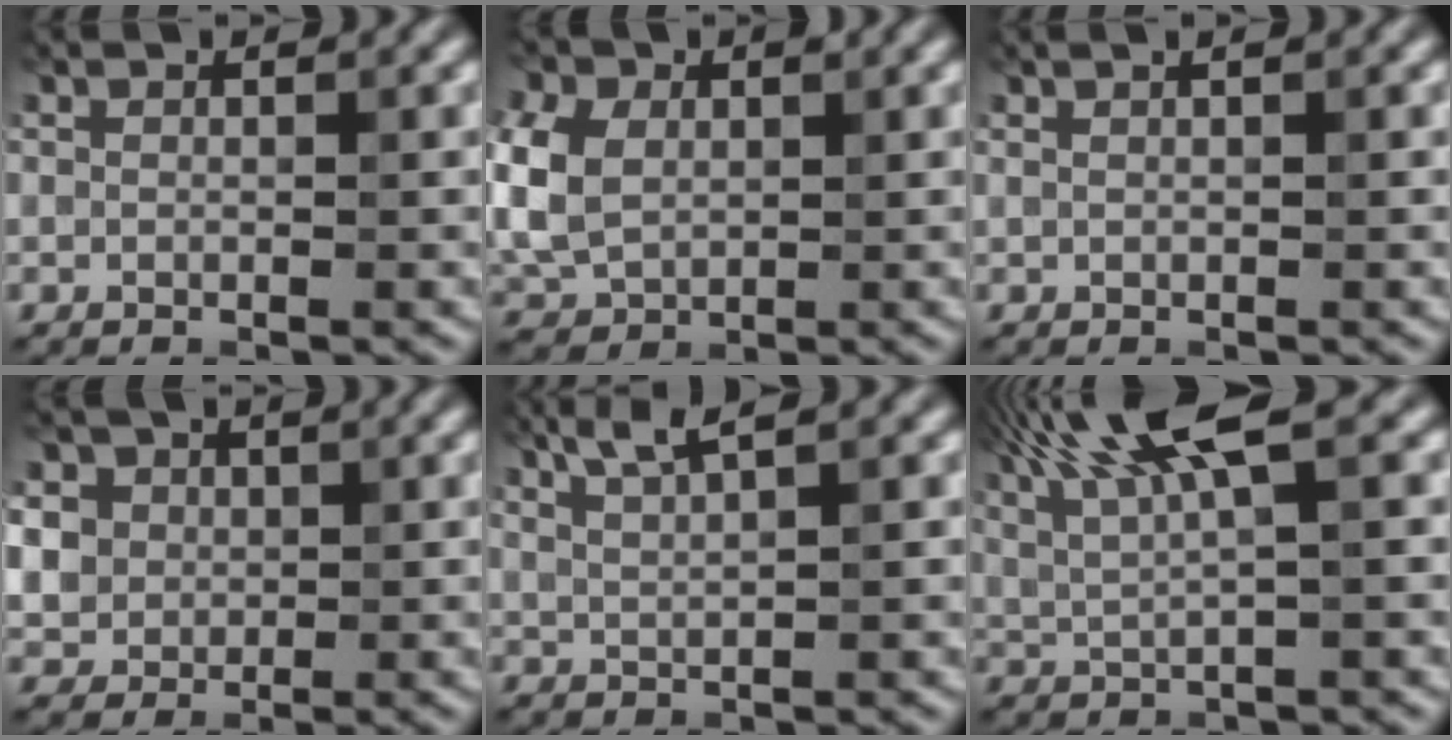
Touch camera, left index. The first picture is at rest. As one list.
[{"total": 10.0, "force": [1.6, 7.8, 6.0], "torque": [-0.150, 0.032, 0.008]}, {"total": 1.3, "force": [0.7, 0.5, 0.9], "torque": [-0.008, -0.005, 0.003]}, {"total": 7.9, "force": [2.6, 6.7, 3.3], "torque": [-0.077, 0.025, 0.025]}, {"total": 3.3, "force": [2.3, 0.5, 2.3], "torque": [-0.038, 0.008, 0.047]}, {"total": 8.6, "force": [4.3, 2.1, 7.2], "torque": [-0.129, 0.018, 0.076]}]